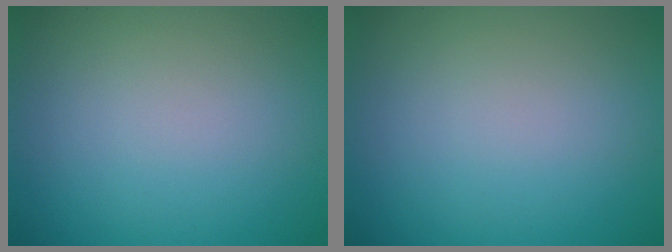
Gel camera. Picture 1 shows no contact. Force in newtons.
{"total": 0.0}